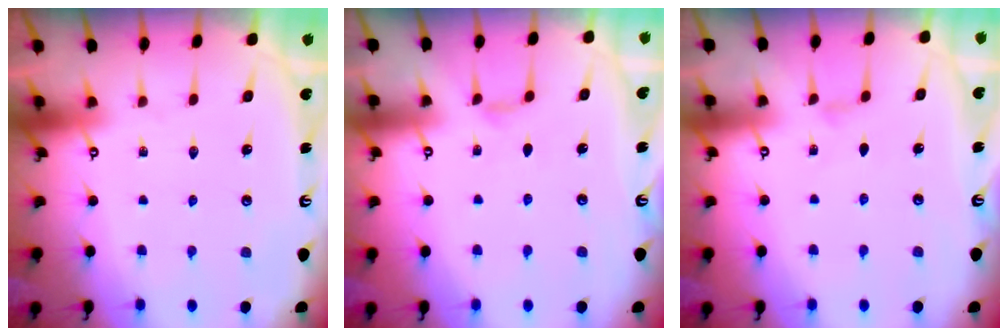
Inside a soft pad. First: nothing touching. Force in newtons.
{"total": 2.3, "press": 2.2, "slide": 0.5}
{"total": 1.5, "press": 1.5, "slide": 0.4}